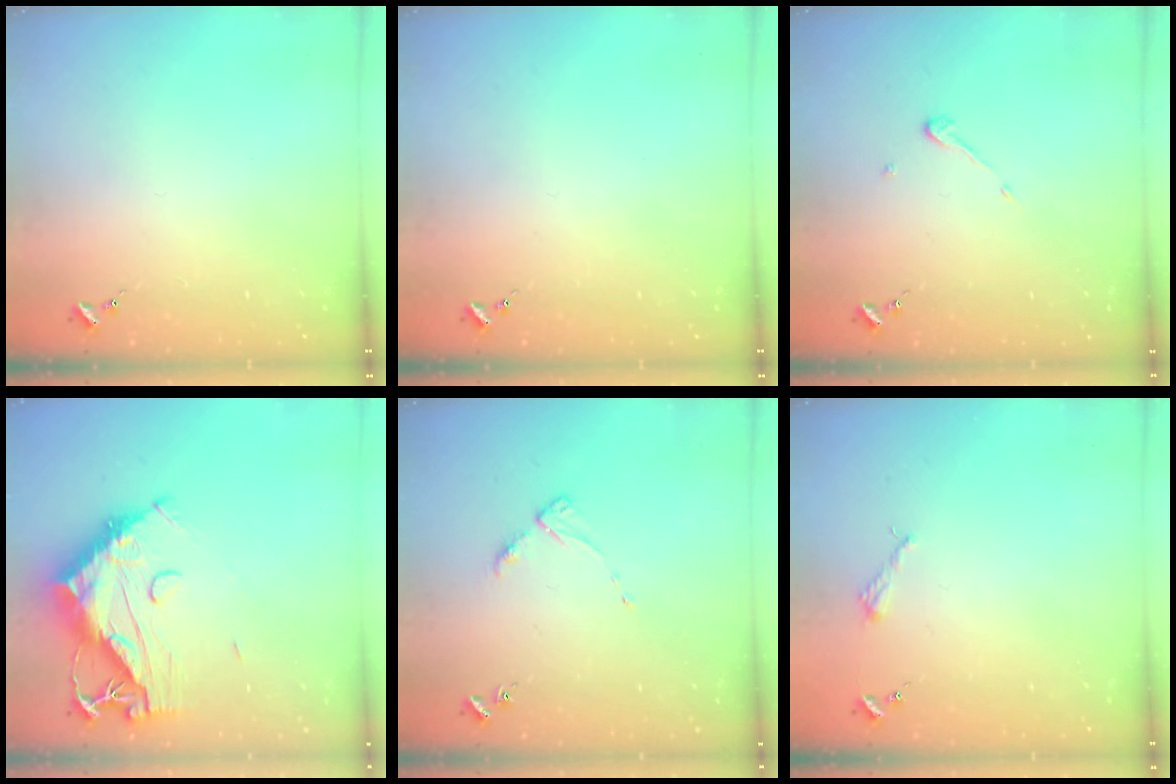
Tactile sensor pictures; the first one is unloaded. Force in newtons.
{"total": 0.0}
{"total": 3.8, "press": 3.8, "slide": 0.3}
{"total": 17.4, "press": 17.3, "slide": 1.6}
{"total": 4.5, "press": 4.4, "slide": 0.6}
{"total": 2.2, "press": 2.2, "slide": 0.3}